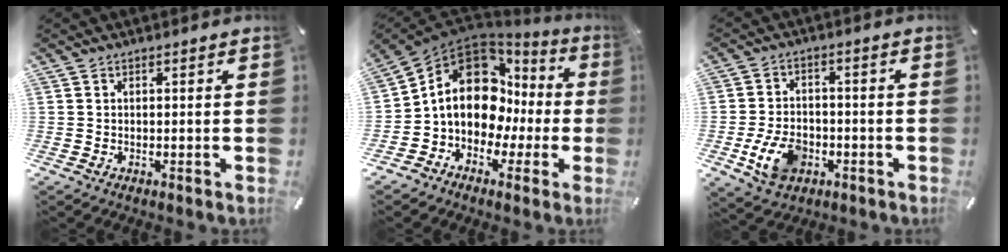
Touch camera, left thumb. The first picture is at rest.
{"total": 15.2, "force": [1.9, 11.8, 9.5], "torque": [-0.174, -0.024, 0.029]}
{"total": 9.6, "force": [-3.4, 6.8, 5.9], "torque": [-0.121, 0.011, -0.059]}